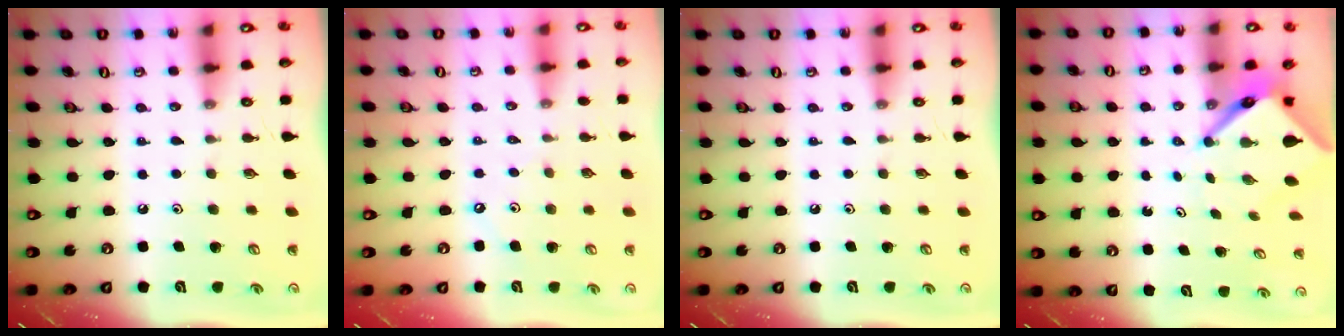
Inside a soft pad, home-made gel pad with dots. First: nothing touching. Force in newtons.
{"total": 2.5, "press": 2.5, "slide": 0.5}
{"total": 0.0}
{"total": 6.7, "press": 6.7, "slide": 0.6}